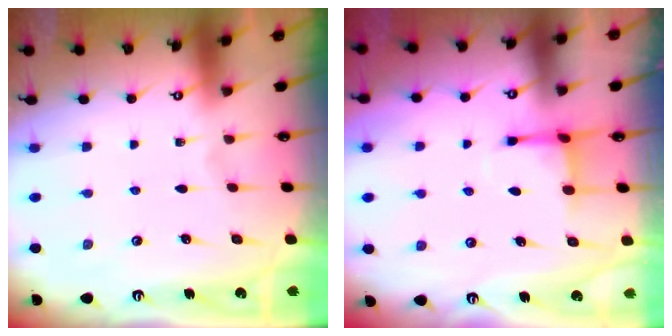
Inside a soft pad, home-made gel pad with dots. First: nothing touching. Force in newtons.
{"total": 3.2, "press": 3.1, "slide": 1.0}